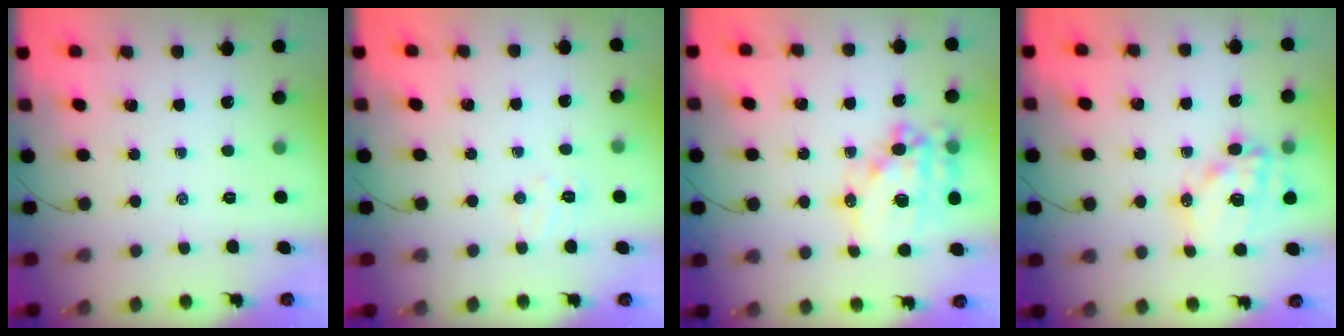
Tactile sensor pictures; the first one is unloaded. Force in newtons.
{"total": 5.0, "press": 4.9, "slide": 1.1}
{"total": 19.0, "press": 18.6, "slide": 3.8}
{"total": 14.5, "press": 14.1, "slide": 3.3}